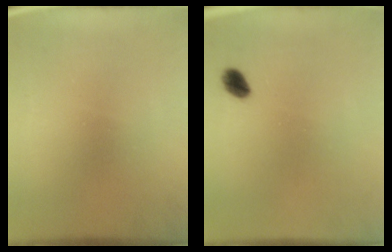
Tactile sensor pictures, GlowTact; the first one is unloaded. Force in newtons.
{"total": 2.8}